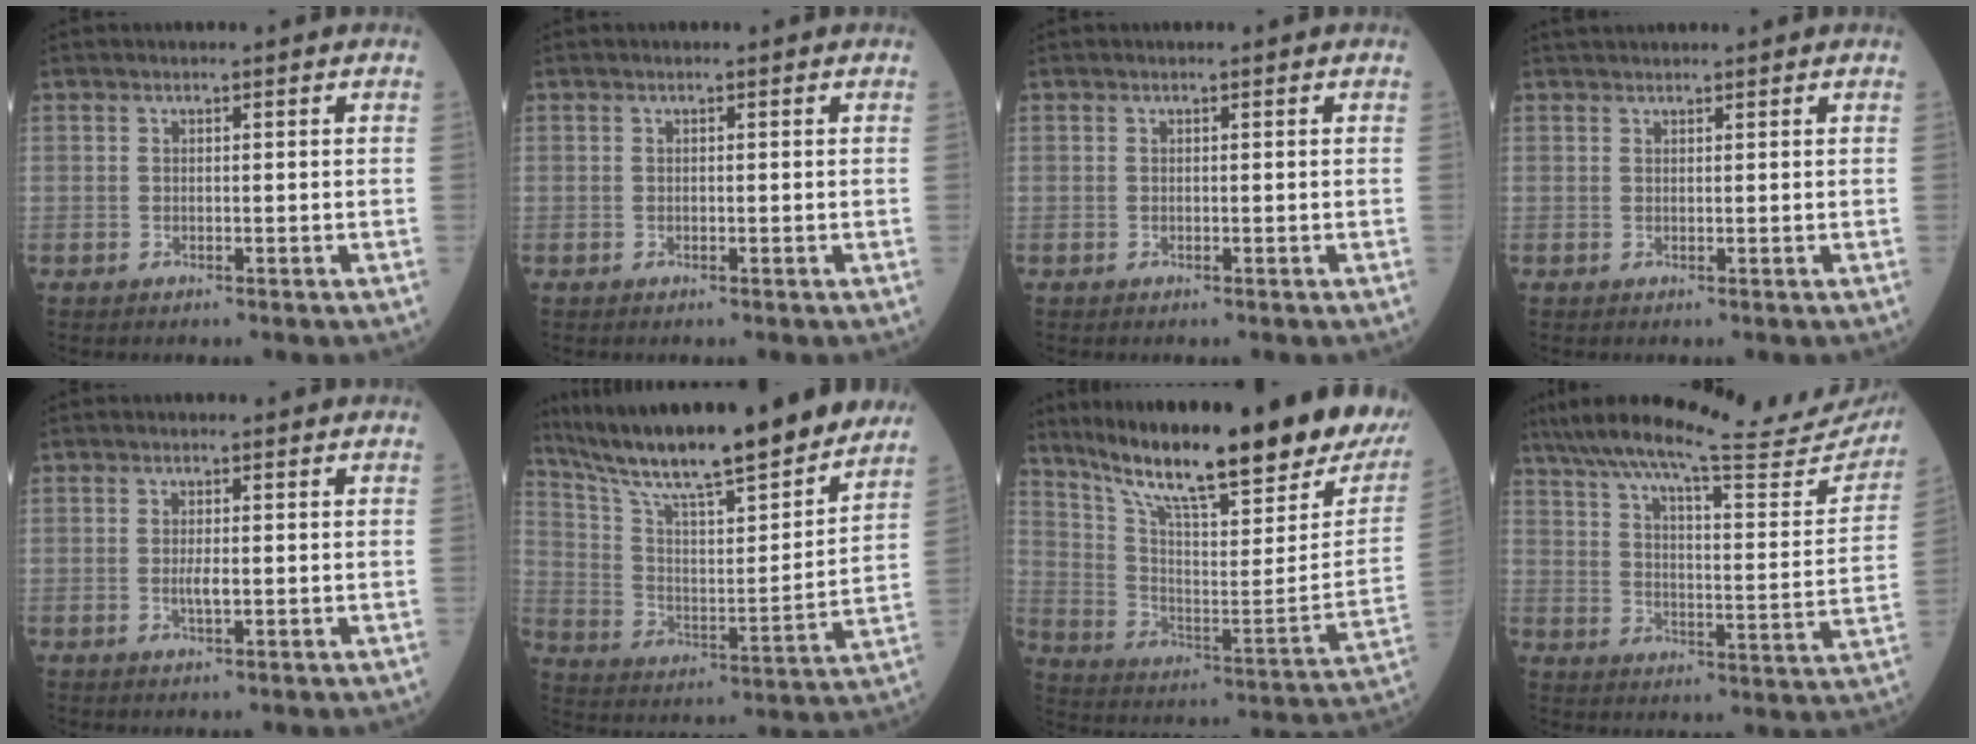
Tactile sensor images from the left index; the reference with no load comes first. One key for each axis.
{"total": 0.0}
{"total": 0.0}
{"total": 3.6, "fx": 3.3, "fy": 0.5, "fz": 1.1, "tx": -0.012, "ty": 0.035, "tz": 0.052}
{"total": 1.8, "fx": -0.2, "fy": 0.4, "fz": 1.8, "tx": -0.037, "ty": -0.001, "tz": -0.002}
{"total": 24.7, "fx": 21.3, "fy": 2.1, "fz": 12.3, "tx": -0.213, "ty": -0.014, "tz": 0.327}
{"total": 30.1, "fx": 23.4, "fy": 3.5, "fz": 18.5, "tx": -0.307, "ty": -0.060, "tz": 0.334}
{"total": 26.6, "fx": 24.1, "fy": 2.3, "fz": 10.9, "tx": -0.180, "ty": -0.055, "tz": 0.317}